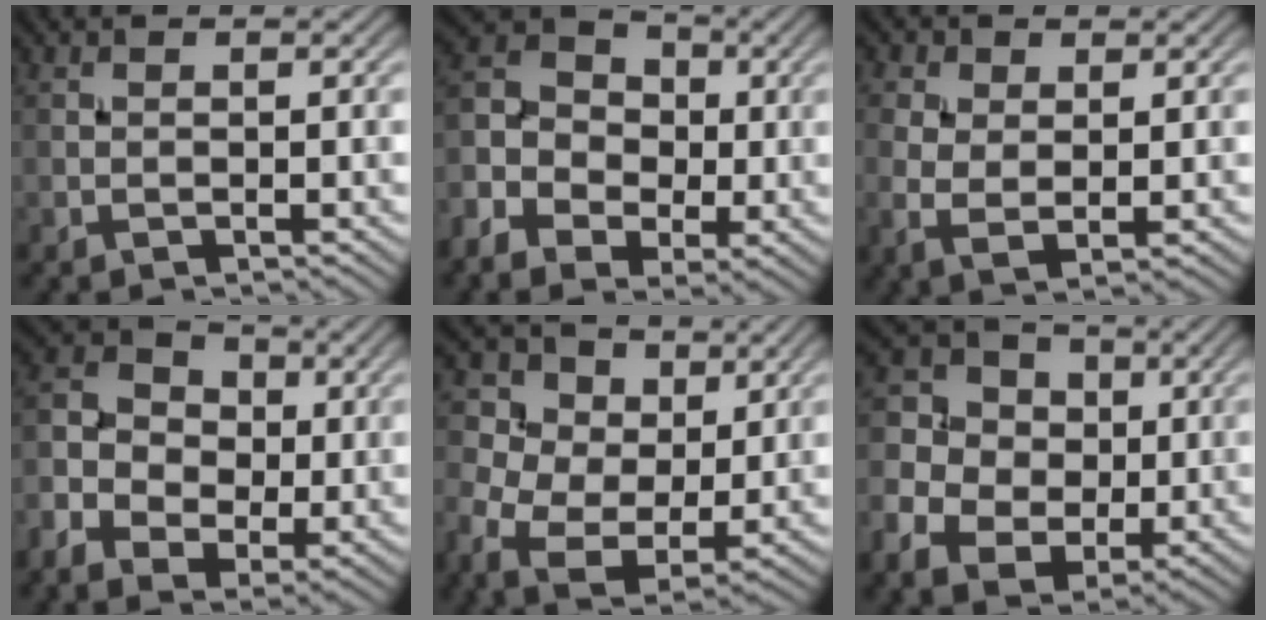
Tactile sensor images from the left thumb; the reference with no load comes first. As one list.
[{"total": 9.5, "force": [-2.8, 7.1, 5.6], "torque": [-0.138, -0.018, -0.055]}, {"total": 4.1, "force": [1.1, 2.4, 3.2], "torque": [-0.077, -0.001, 0.019]}, {"total": 8.9, "force": [-1.6, 6.9, 5.4], "torque": [-0.132, -0.006, -0.041]}, {"total": 10.4, "force": [2.7, 7.9, 6.2], "torque": [-0.162, 0.007, 0.046]}, {"total": 9.8, "force": [-0.4, 8.4, 5.0], "torque": [-0.146, 0.001, -0.017]}]